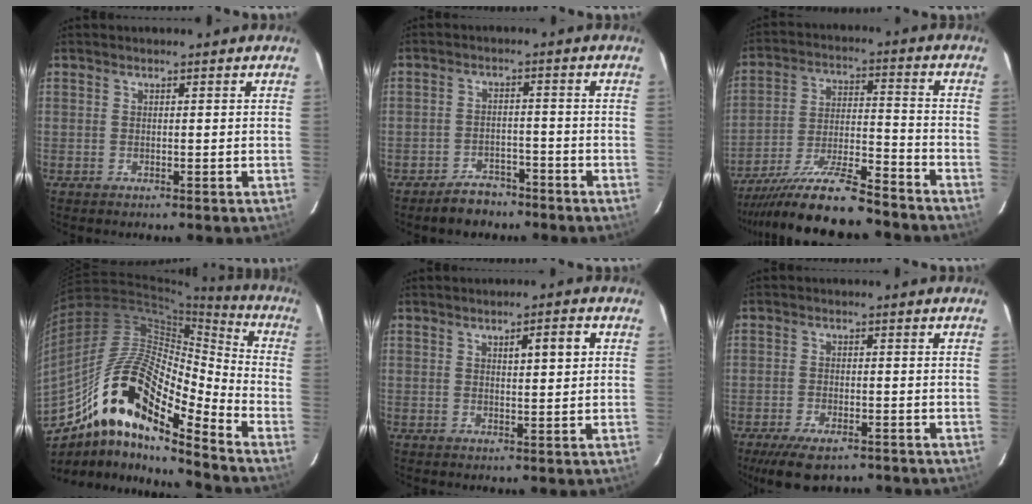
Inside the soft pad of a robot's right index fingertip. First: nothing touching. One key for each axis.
{"total": 4.7, "fx": -3.8, "fy": 2.6, "fz": 1.1, "tx": -0.020, "ty": 0.008, "tz": -0.058}
{"total": 15.5, "fx": -13.5, "fy": 1.3, "fz": 7.6, "tx": -0.143, "ty": -0.010, "tz": -0.237}
{"total": 20.0, "fx": -11.6, "fy": 5.5, "fz": 15.4, "tx": -0.302, "ty": 0.030, "tz": -0.198}
{"total": 3.7, "fx": 1.2, "fy": 0.6, "fz": 3.4, "tx": -0.054, "ty": 0.006, "tz": 0.019}
{"total": 7.8, "fx": -5.9, "fy": 2.9, "fz": 4.1, "tx": -0.071, "ty": -0.008, "tz": -0.093}